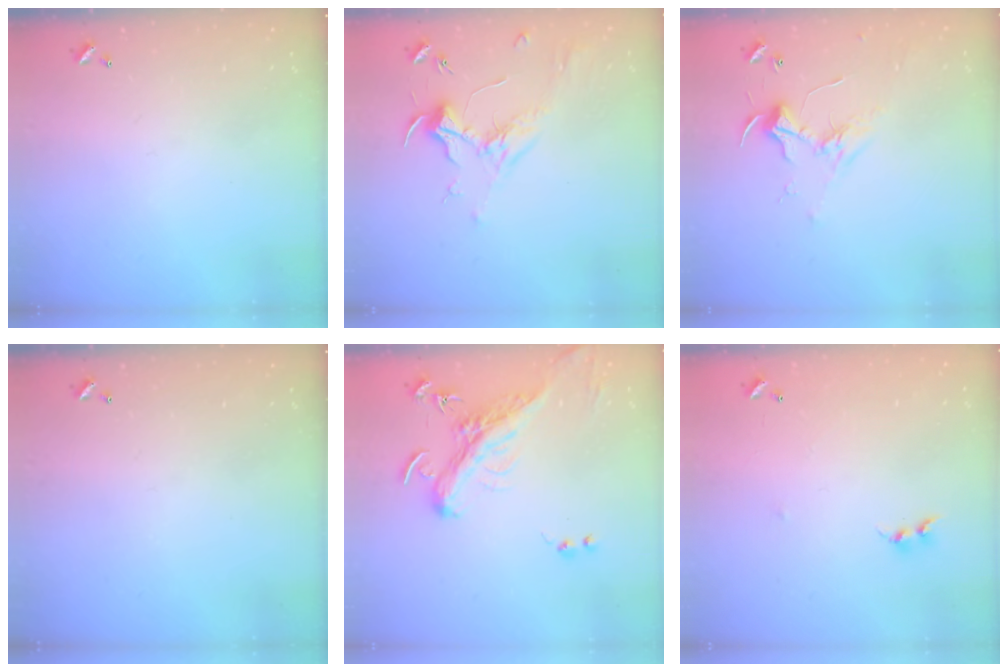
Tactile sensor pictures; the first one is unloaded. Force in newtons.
{"total": 1.9, "press": 1.7, "slide": 0.7}
{"total": 1.3, "press": 1.2, "slide": 0.3}
{"total": 0.0}
{"total": 2.9, "press": 2.4, "slide": 1.7}
{"total": 7.0, "press": 7.0, "slide": 0.5}